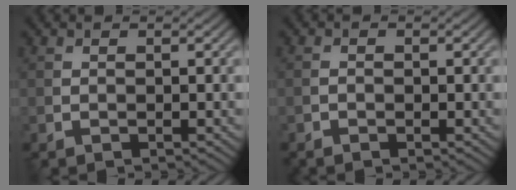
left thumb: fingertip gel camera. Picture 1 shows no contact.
{"total": 0.8, "force": [-0.6, 0.5, 0.3], "torque": [-0.006, 0.000, -0.011]}